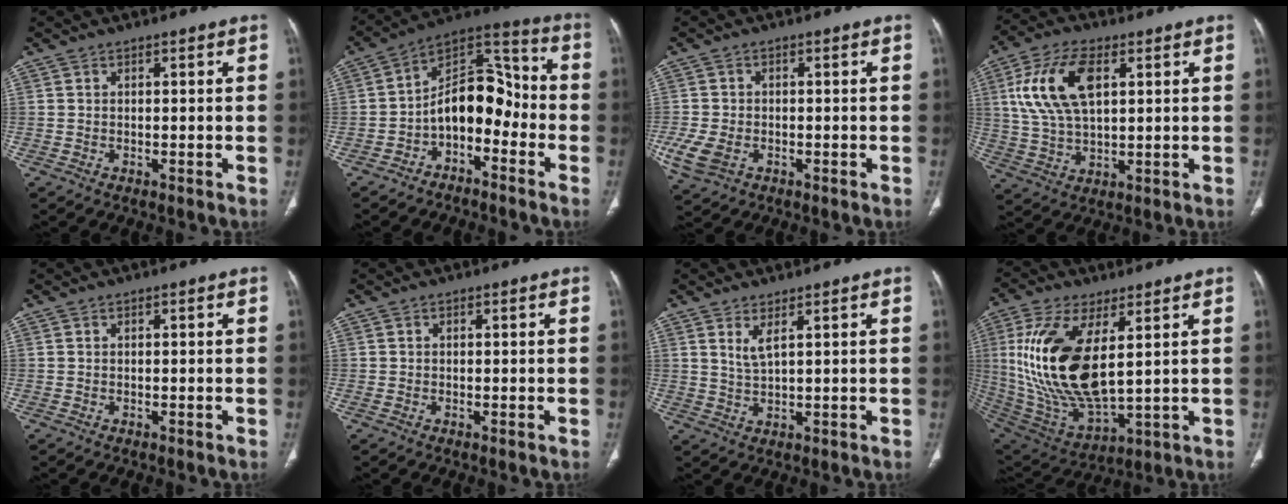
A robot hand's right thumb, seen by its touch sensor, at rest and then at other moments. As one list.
[{"total": 12.8, "force": [-4.0, 7.9, 9.3], "torque": [-0.114, 0.081, -0.077]}, {"total": 6.6, "force": [-2.1, 4.5, 4.3], "torque": [-0.100, 0.000, -0.033]}, {"total": 14.4, "force": [4.3, 7.5, 11.5], "torque": [-0.229, 0.001, 0.084]}, {"total": 0.0}, {"total": 0.7, "force": [-0.1, 0.3, 0.6], "torque": [-0.013, -0.001, -0.003]}, {"total": 3.0, "force": [1.7, 0.6, 2.5], "torque": [-0.055, -0.018, 0.040]}, {"total": 21.4, "force": [4.3, 9.6, 18.7], "torque": [-0.385, -0.028, 0.095]}]